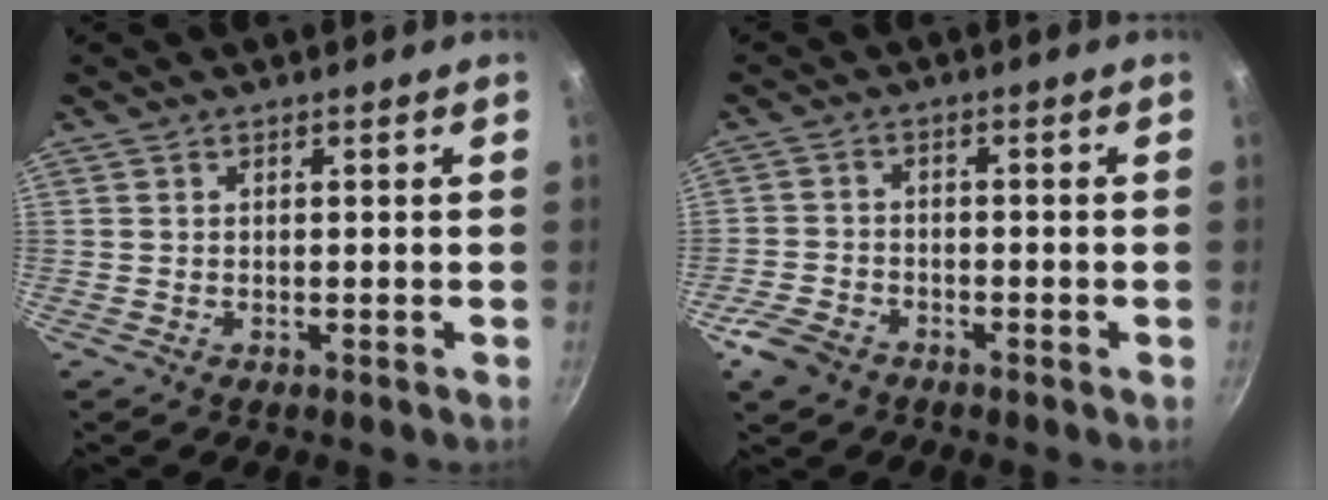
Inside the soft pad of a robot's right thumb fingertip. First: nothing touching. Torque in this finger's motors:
{"motor_torque": [1.87, 1.68, -0.12, -0.02, 0.16]}